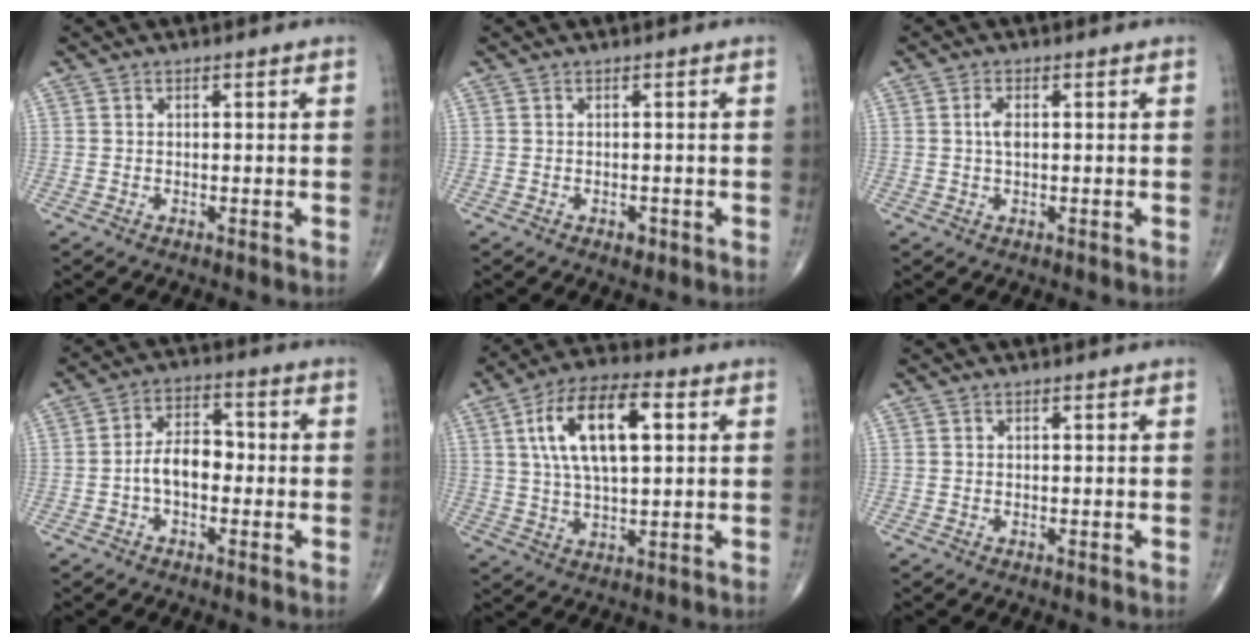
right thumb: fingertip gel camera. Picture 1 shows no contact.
{"total": 1.0, "force": [-0.4, 0.7, 0.7], "torque": [-0.002, 0.001, -0.004]}
{"total": 2.2, "force": [0.2, 1.0, 1.9], "torque": [-0.040, 0.002, 0.001]}
{"total": 7.0, "force": [-1.4, 4.3, 5.3], "torque": [-0.079, 0.031, -0.034]}
{"total": 14.7, "force": [3.9, 6.4, 12.7], "torque": [-0.224, 0.011, 0.067]}
{"total": 0.0}